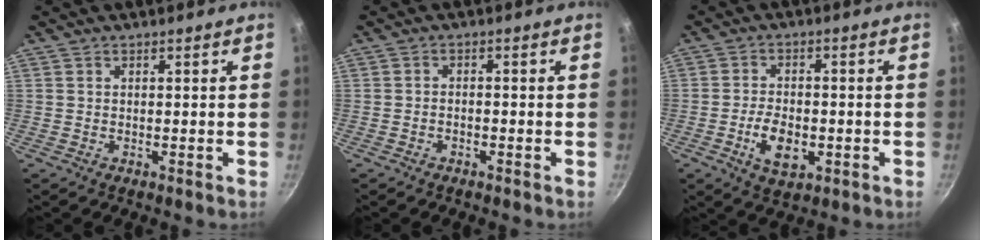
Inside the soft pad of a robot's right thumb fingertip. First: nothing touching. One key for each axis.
{"total": 1.2, "fx": -0.9, "fy": 0.6, "fz": 0.6, "tx": -0.011, "ty": 0.012, "tz": -0.016}
{"total": 7.6, "fx": -2.2, "fy": 4.4, "fz": 5.8, "tx": -0.094, "ty": 0.008, "tz": -0.034}